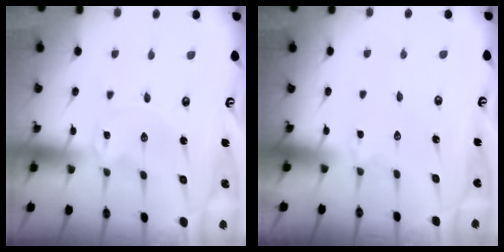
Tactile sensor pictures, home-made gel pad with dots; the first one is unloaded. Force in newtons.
{"total": 2.7, "press": 2.5, "slide": 1.0}